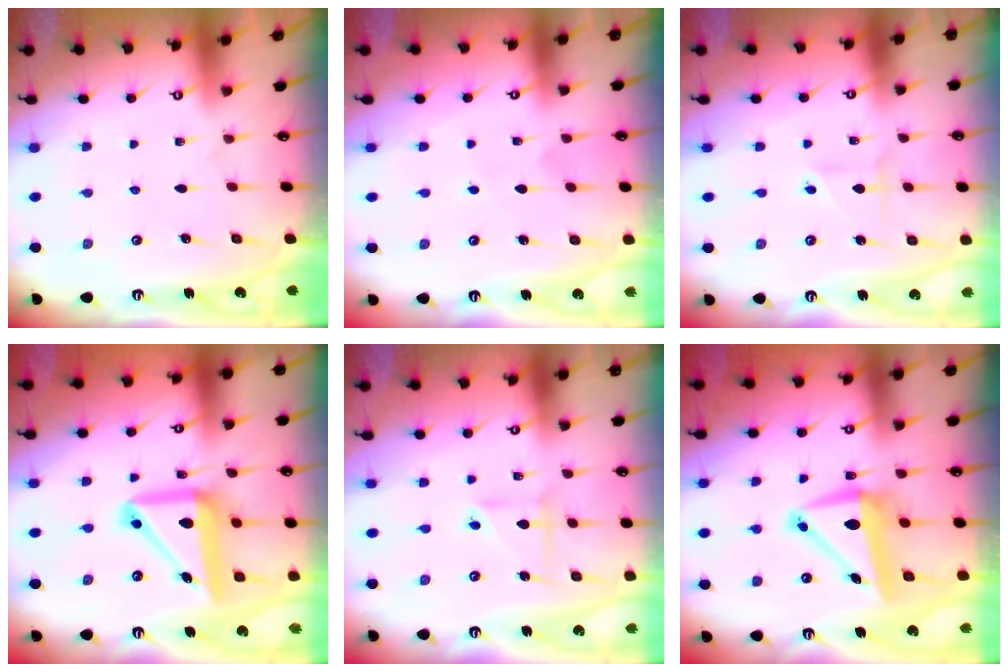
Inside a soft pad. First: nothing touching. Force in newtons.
{"total": 2.9, "press": 2.9, "slide": 0.2}
{"total": 2.0, "press": 1.9, "slide": 0.5}
{"total": 15.1, "press": 15.0, "slide": 2.3}
{"total": 3.9, "press": 3.9, "slide": 0.4}
{"total": 9.4, "press": 8.7, "slide": 3.4}